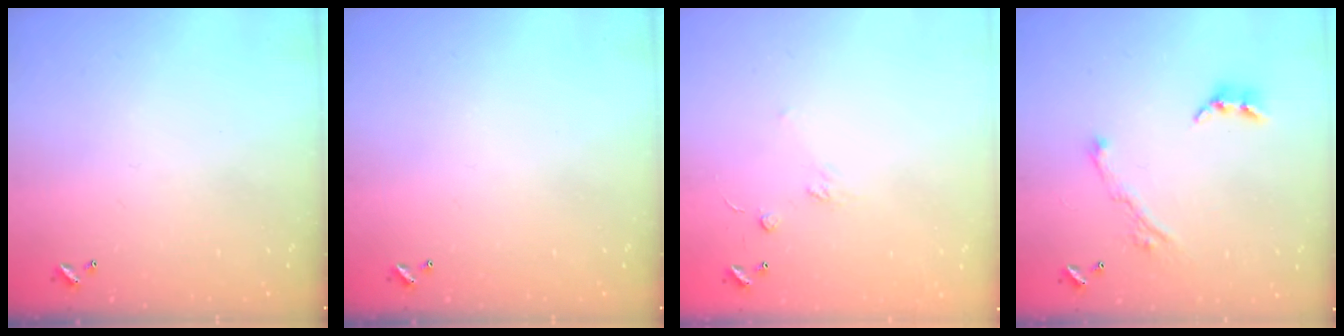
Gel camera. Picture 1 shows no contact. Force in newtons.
{"total": 0.0}
{"total": 2.5, "press": 2.3, "slide": 1.0}
{"total": 6.8, "press": 6.7, "slide": 1.1}